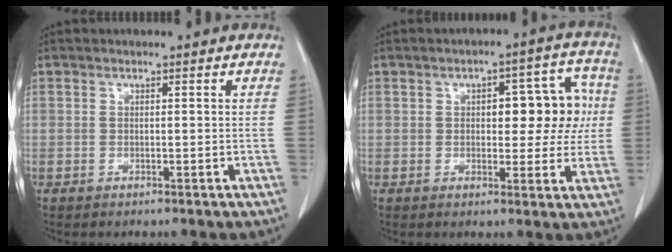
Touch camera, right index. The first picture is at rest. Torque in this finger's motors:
{"motor_torque": [0.57, -0.09, 0.28, 0.07]}